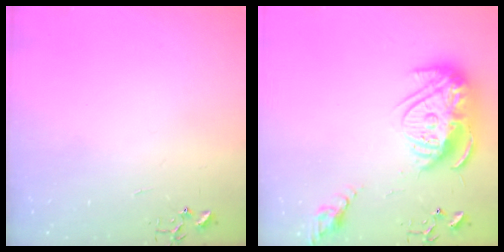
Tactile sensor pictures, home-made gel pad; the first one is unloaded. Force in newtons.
{"total": 17.6, "press": 17.5, "slide": 1.6}